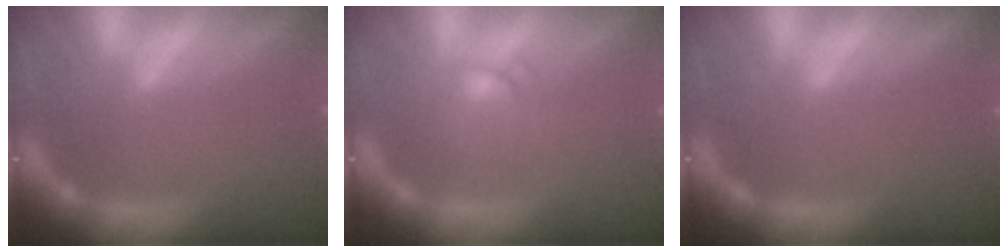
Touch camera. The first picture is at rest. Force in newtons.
{"total": 2.0}
{"total": 0.0}